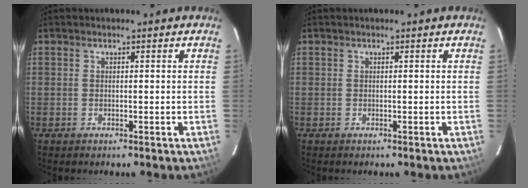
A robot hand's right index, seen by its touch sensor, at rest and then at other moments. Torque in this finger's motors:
{"motor_torque": [0.00, 0.00, 0.00, 0.00]}